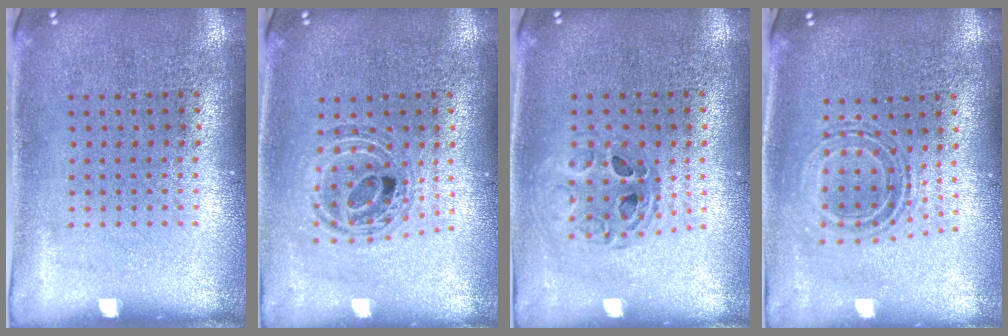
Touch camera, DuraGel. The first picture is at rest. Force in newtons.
{"total": 0.9, "press": 0.9, "slide": 0.1}
{"total": 0.8, "press": 0.7, "slide": 0.2}
{"total": 0.7, "press": 0.7, "slide": 0.2}